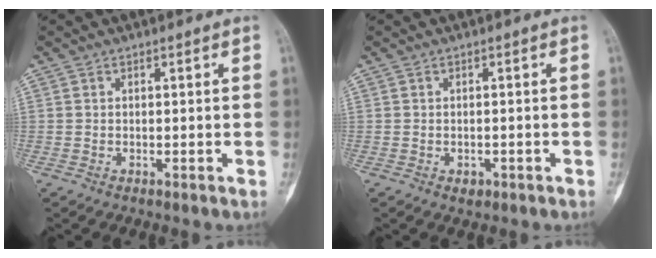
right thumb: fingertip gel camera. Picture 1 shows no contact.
{"total": 1.4, "force": [-0.7, 1.0, 0.8], "torque": [-0.006, 0.007, -0.005]}